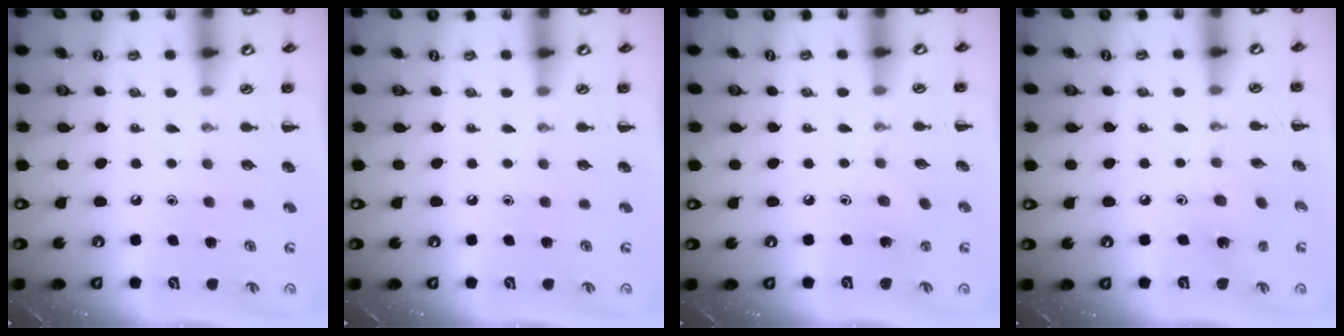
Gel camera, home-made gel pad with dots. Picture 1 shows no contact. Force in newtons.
{"total": 0.0}
{"total": 2.7, "press": 2.6, "slide": 0.9}
{"total": 2.1, "press": 2.0, "slide": 0.5}